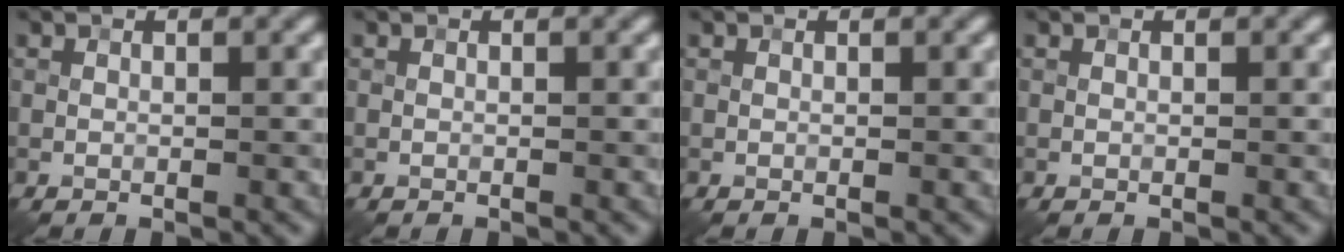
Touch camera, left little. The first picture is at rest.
{"total": 0.0}
{"total": 0.0}
{"total": 0.0}